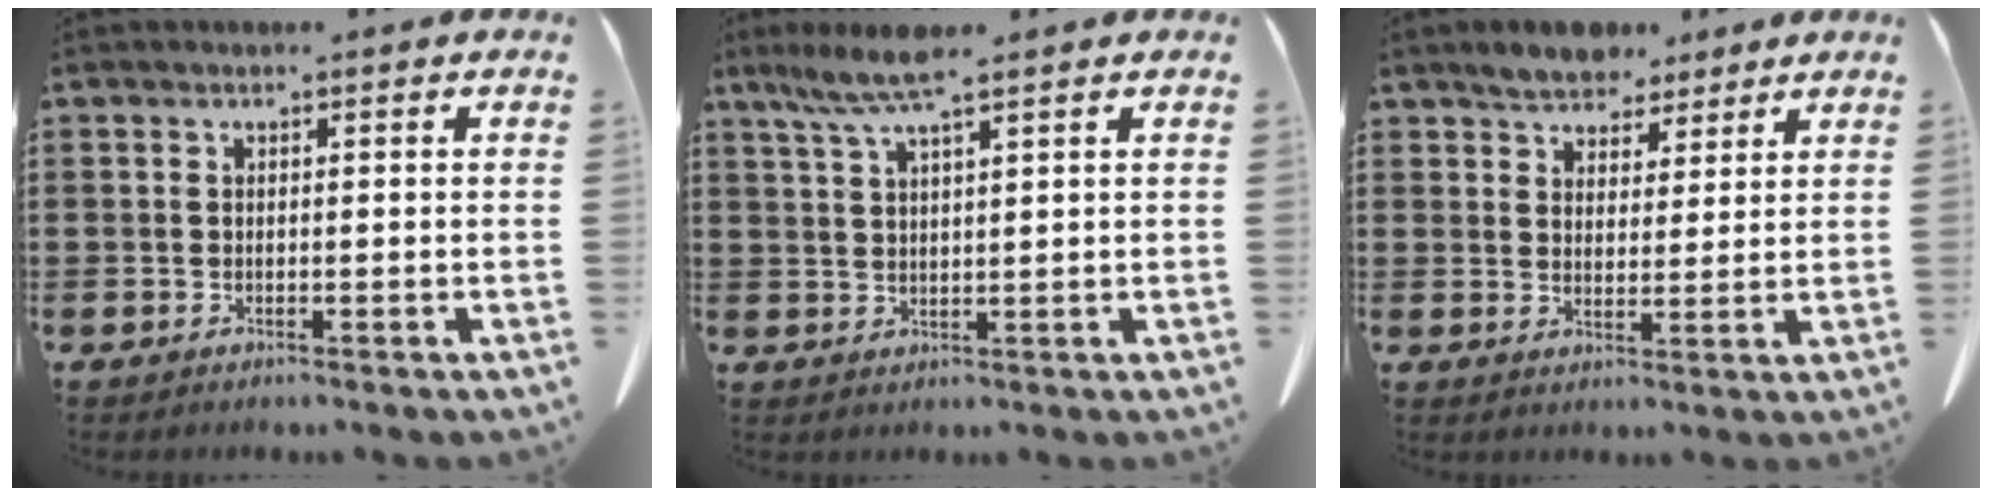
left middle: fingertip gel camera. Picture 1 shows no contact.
{"total": 6.0, "force": [4.1, 0.6, 4.4], "torque": [-0.095, -0.005, 0.072]}
{"total": 5.1, "force": [4.6, 2.1, 0.8], "torque": [-0.024, -0.005, 0.085]}